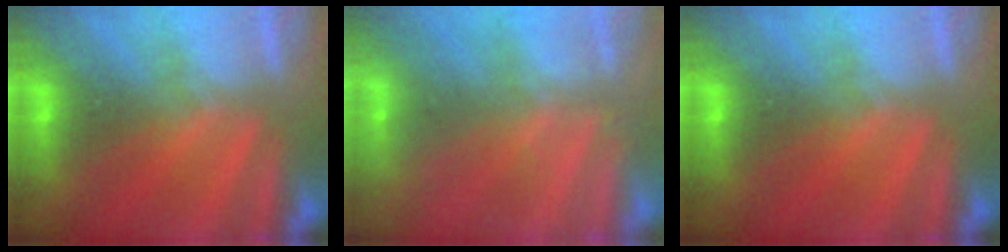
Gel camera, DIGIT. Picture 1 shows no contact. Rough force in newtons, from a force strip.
{"total": 2.2}
{"total": 0.0}